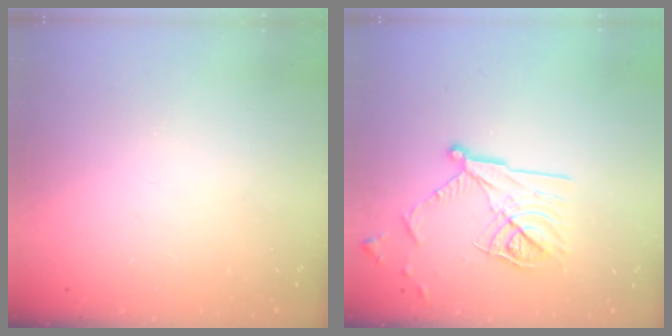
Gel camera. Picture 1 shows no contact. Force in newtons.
{"total": 16.1, "press": 16.1, "slide": 0.6}